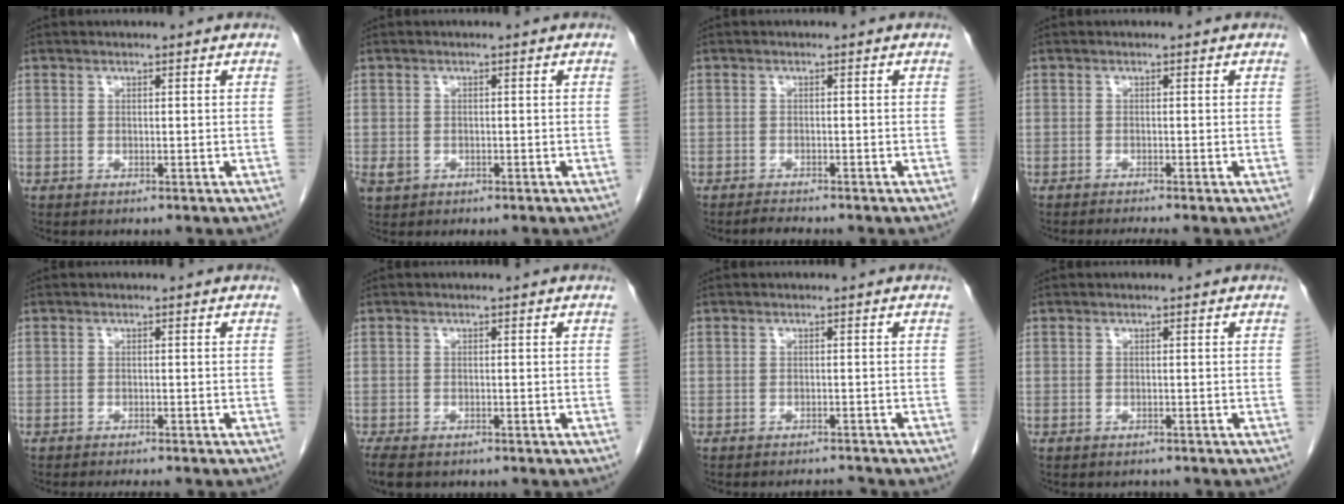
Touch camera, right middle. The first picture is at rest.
{"total": 1.9, "force": [-0.6, 1.5, 0.9], "torque": [-0.020, 0.001, -0.003]}
{"total": 1.4, "force": [-1.4, -0.2, 0.3], "torque": [-0.015, -0.009, -0.023]}
{"total": 2.2, "force": [-2.0, -0.6, 0.9], "torque": [-0.014, -0.005, -0.032]}
{"total": 4.1, "force": [-3.6, 0.5, 1.8], "torque": [-0.019, -0.006, -0.048]}
{"total": 5.2, "force": [-3.9, 2.3, 2.5], "torque": [-0.043, -0.011, -0.059]}
{"total": 2.2, "force": [-2.2, -0.3, 0.0], "torque": [-0.001, -0.012, -0.029]}
{"total": 1.4, "force": [-1.2, 0.5, 0.1], "torque": [-0.006, -0.001, -0.018]}